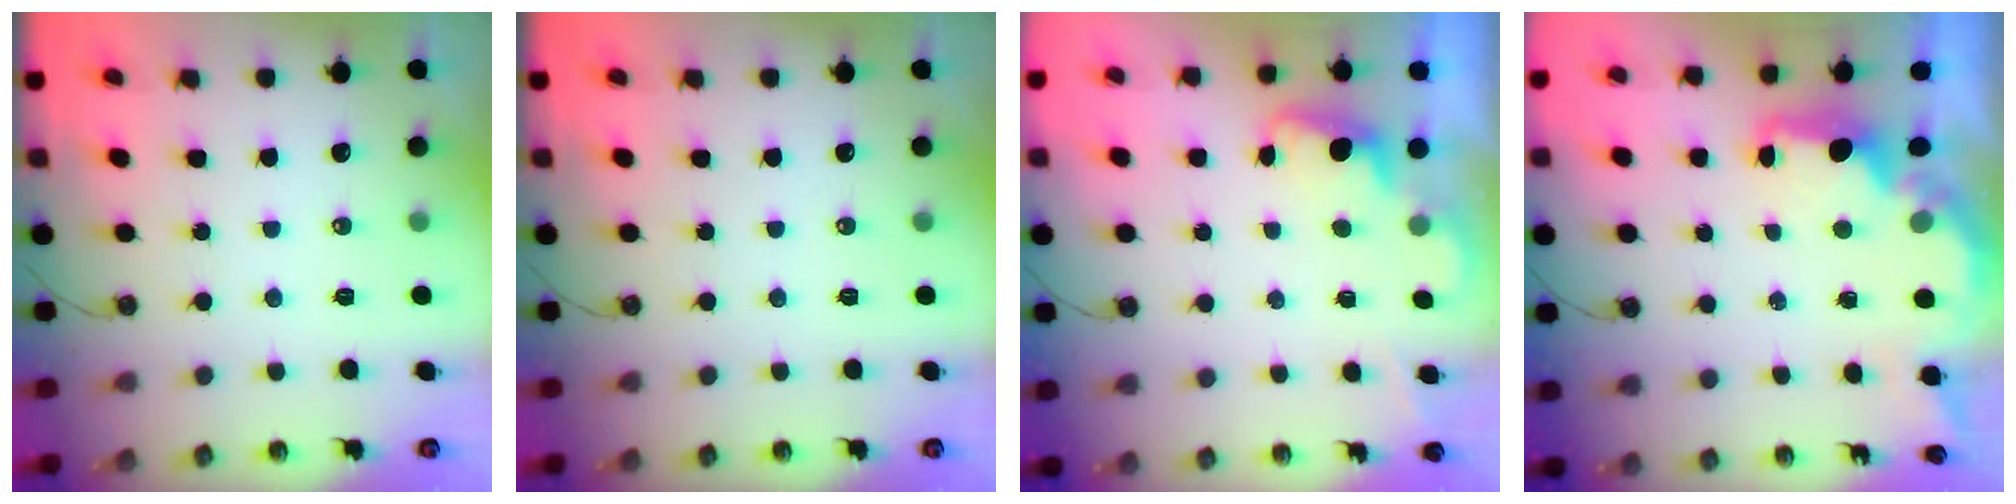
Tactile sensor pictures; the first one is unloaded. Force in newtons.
{"total": 0.0}
{"total": 2.0, "press": 1.8, "slide": 0.9}
{"total": 3.5, "press": 3.5, "slide": 0.4}